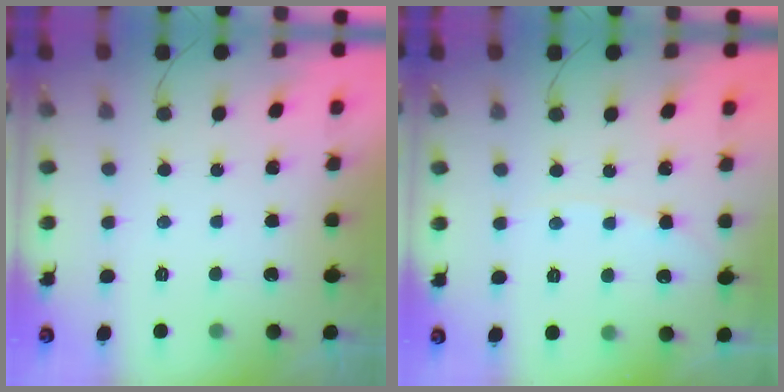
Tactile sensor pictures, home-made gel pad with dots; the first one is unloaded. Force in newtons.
{"total": 4.6, "press": 4.5, "slide": 0.6}